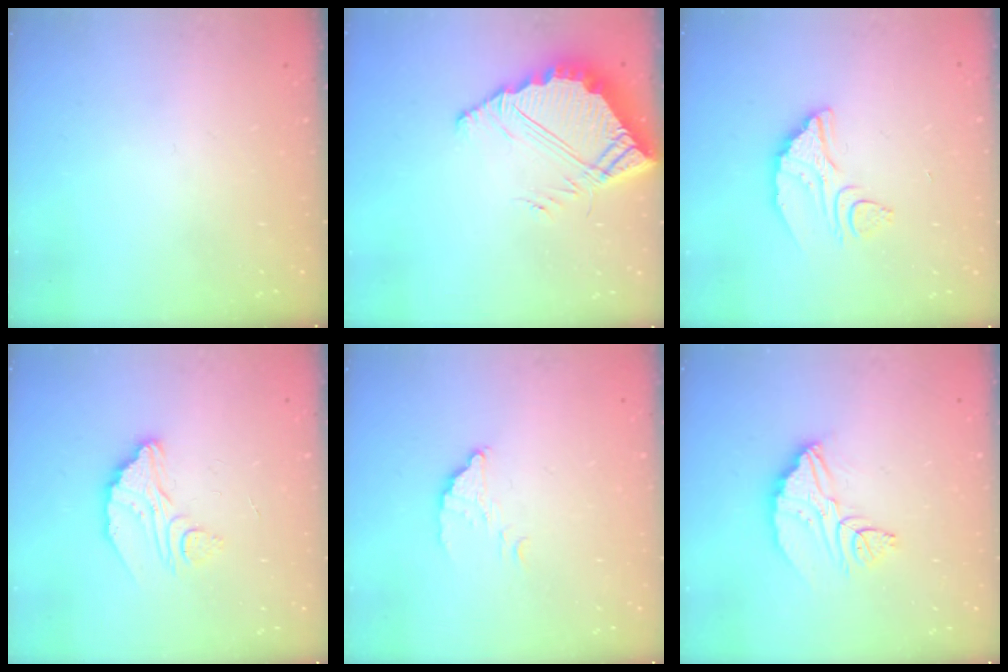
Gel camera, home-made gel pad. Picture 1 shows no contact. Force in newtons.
{"total": 8.0, "press": 8.0, "slide": 0.6}
{"total": 8.9, "press": 8.9, "slide": 0.5}
{"total": 10.4, "press": 10.4, "slide": 0.8}
{"total": 2.3, "press": 2.3, "slide": 0.0}
{"total": 10.5, "press": 10.4, "slide": 0.9}